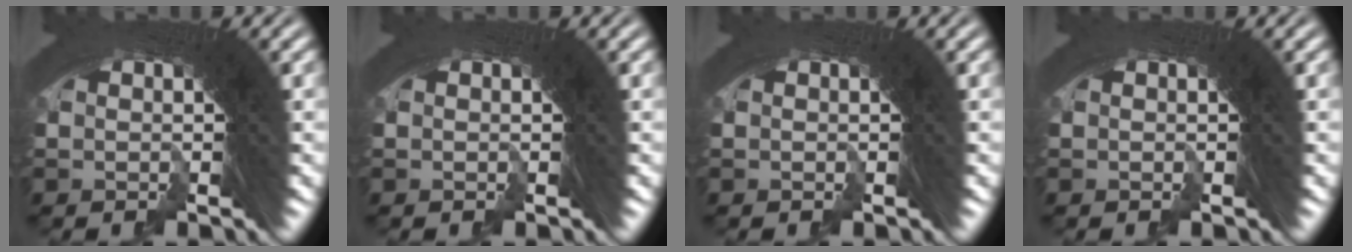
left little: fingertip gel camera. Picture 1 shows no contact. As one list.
[{"total": 0.0}, {"total": 0.0}, {"total": 0.0}]